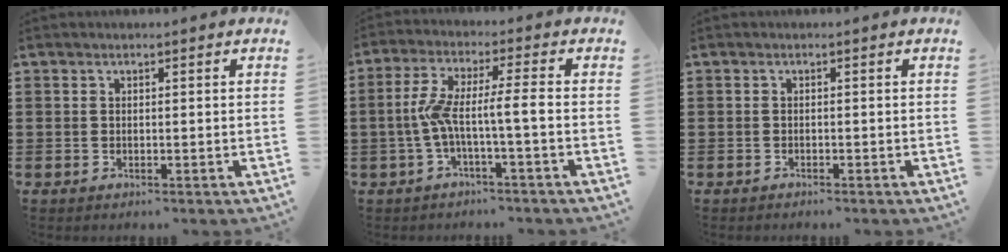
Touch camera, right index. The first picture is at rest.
{"total": 6.8, "force": [-1.5, 0.1, 6.6], "torque": [-0.140, -0.006, -0.037]}
{"total": 0.7, "force": [-0.7, 0.0, 0.0], "torque": [-0.002, -0.002, -0.014]}